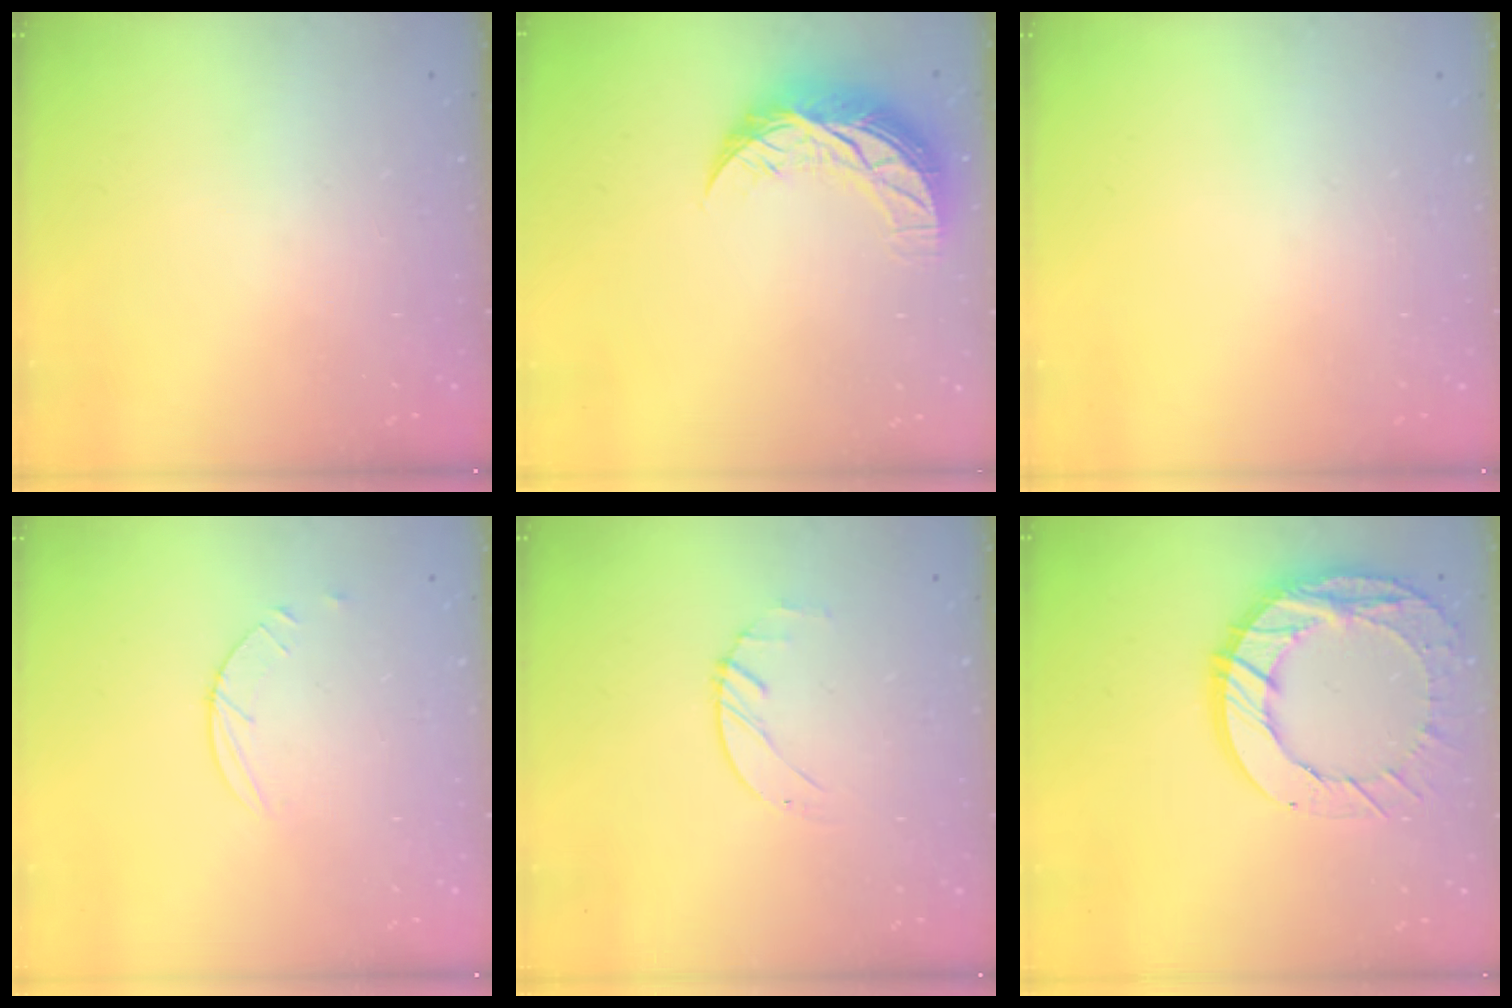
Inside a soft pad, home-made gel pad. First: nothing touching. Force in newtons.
{"total": 10.1, "press": 10.0, "slide": 0.9}
{"total": 0.0}
{"total": 2.5, "press": 2.4, "slide": 0.3}
{"total": 1.2, "press": 1.2, "slide": 0.2}
{"total": 18.3, "press": 18.3, "slide": 1.6}